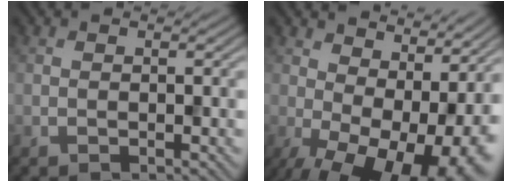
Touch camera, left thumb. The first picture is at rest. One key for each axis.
{"total": 16.0, "fx": -1.3, "fy": 8.8, "fz": 13.3, "tx": -0.189, "ty": -0.026, "tz": 0.020}